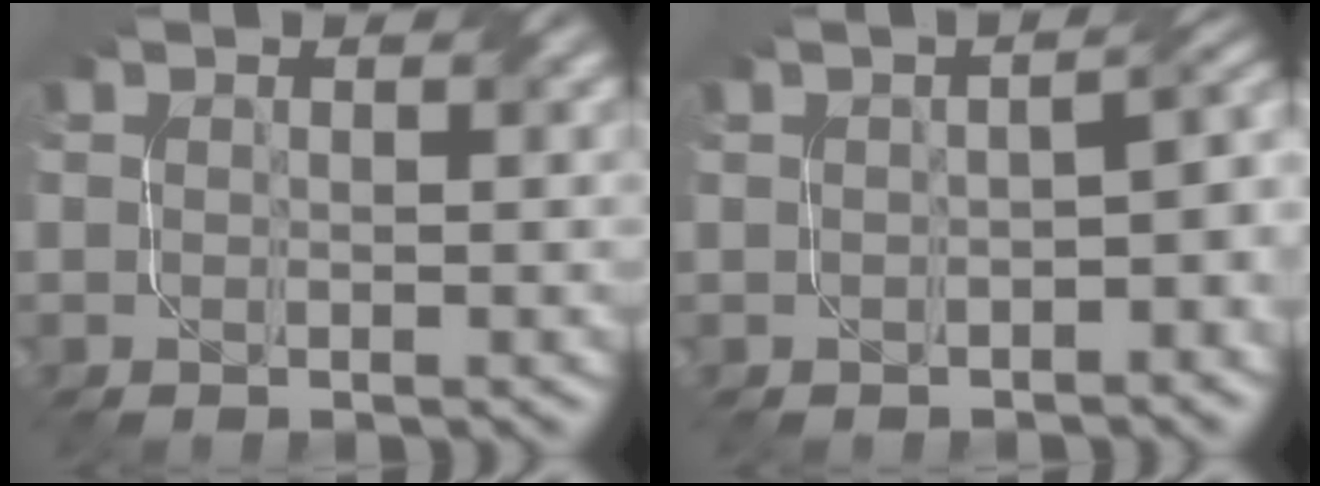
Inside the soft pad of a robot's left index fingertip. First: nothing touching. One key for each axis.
{"total": 4.6, "fx": -0.8, "fy": 1.7, "fz": 4.2, "tx": -0.042, "ty": 0.005, "tz": -0.007}